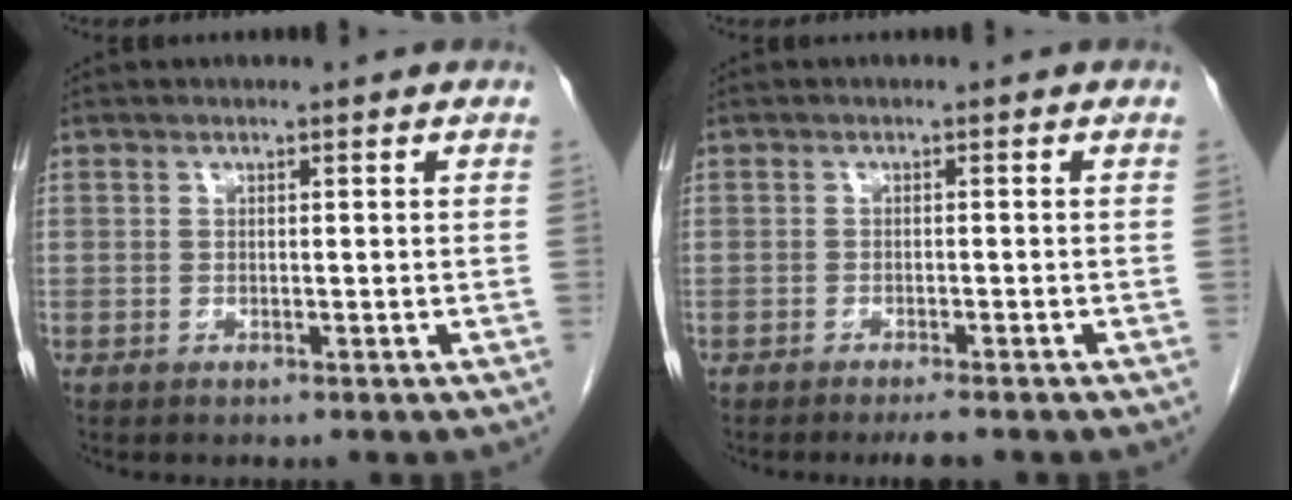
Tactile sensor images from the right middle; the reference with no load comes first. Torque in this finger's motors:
{"motor_torque": [0.38, -0.23, 0.00, 0.03]}